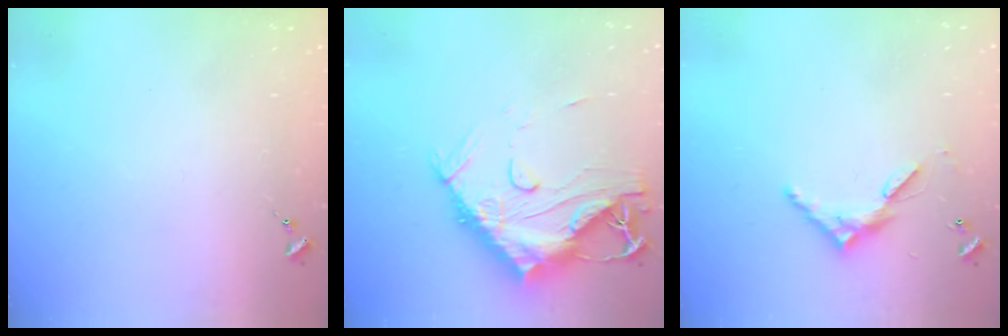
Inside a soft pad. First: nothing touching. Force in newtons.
{"total": 18.5, "press": 18.4, "slide": 1.9}
{"total": 7.4, "press": 7.4, "slide": 0.4}